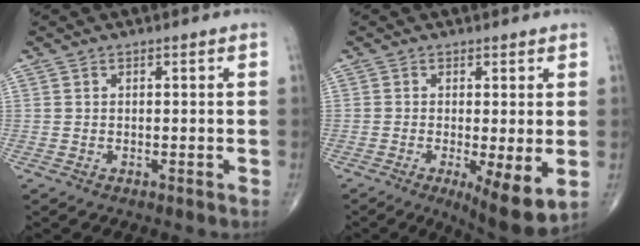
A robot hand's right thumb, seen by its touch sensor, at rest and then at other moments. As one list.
[{"total": 8.4, "force": [-1.8, 2.2, 8.0], "torque": [-0.122, -0.025, -0.025]}]